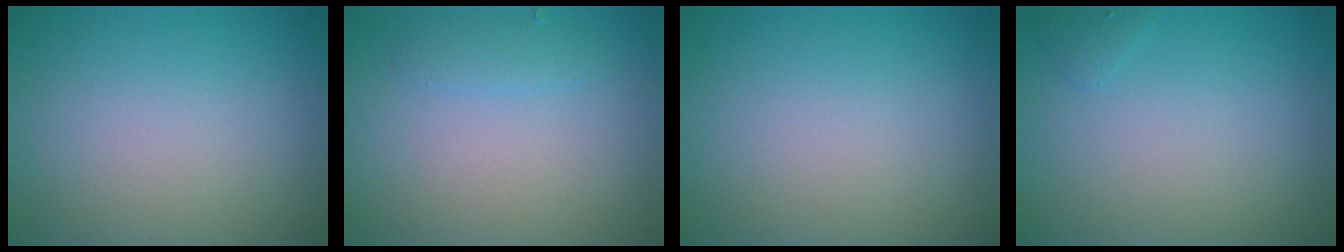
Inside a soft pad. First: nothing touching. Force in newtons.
{"total": 1.3, "press": 1.3, "slide": 0.1}
{"total": 0.0}
{"total": 0.6, "press": 0.6, "slide": 0.1}